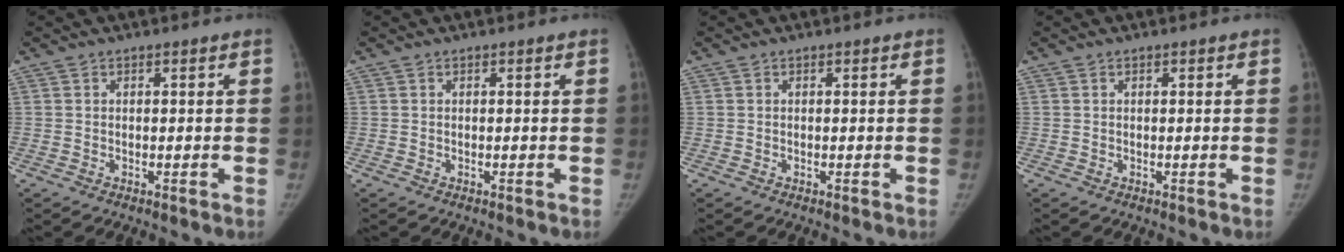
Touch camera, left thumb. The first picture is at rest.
{"total": 0.0}
{"total": 0.0}
{"total": 0.0}